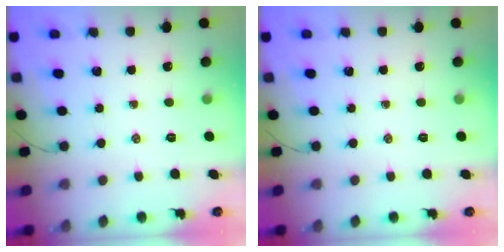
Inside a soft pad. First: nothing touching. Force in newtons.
{"total": 0.0}